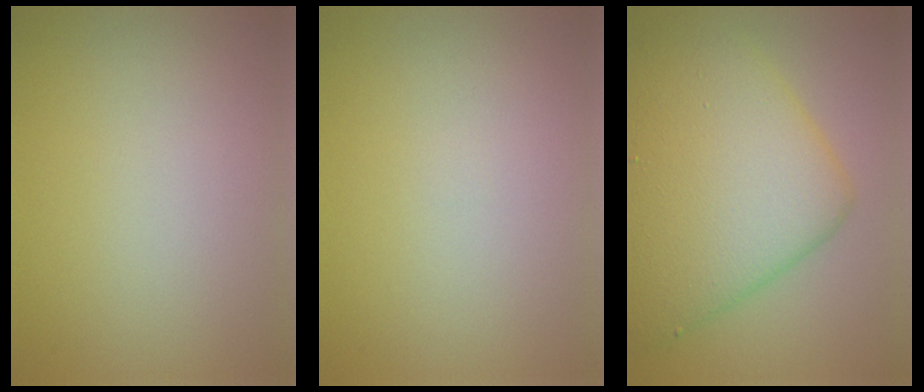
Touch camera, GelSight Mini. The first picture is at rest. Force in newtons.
{"total": 0.0}
{"total": 10.4, "press": 10.4, "slide": 0.4}